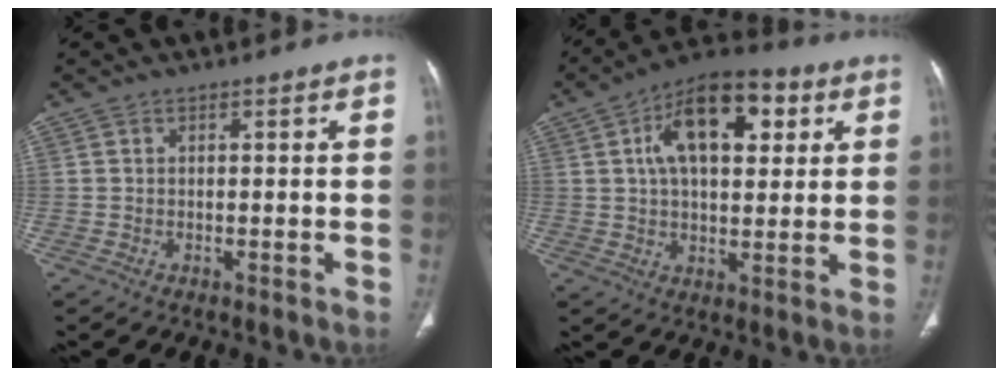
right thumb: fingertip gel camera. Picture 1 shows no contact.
{"total": 16.1, "force": [5.1, 8.6, 12.7], "torque": [-0.171, 0.010, 0.076]}